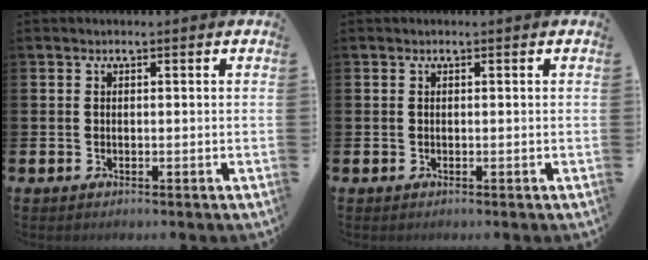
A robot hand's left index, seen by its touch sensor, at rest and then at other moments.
{"total": 0.0}